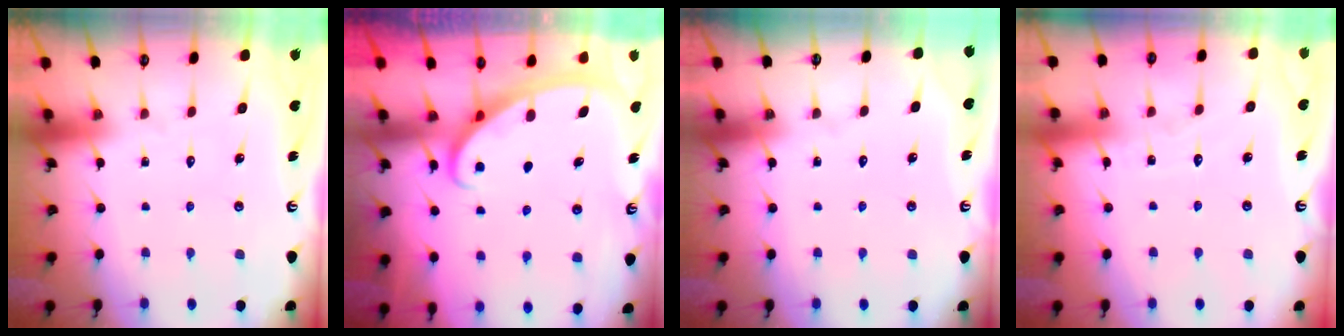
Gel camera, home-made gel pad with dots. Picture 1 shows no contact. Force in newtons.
{"total": 2.6, "press": 2.5, "slide": 0.4}
{"total": 0.0}
{"total": 3.9, "press": 3.9, "slide": 0.5}